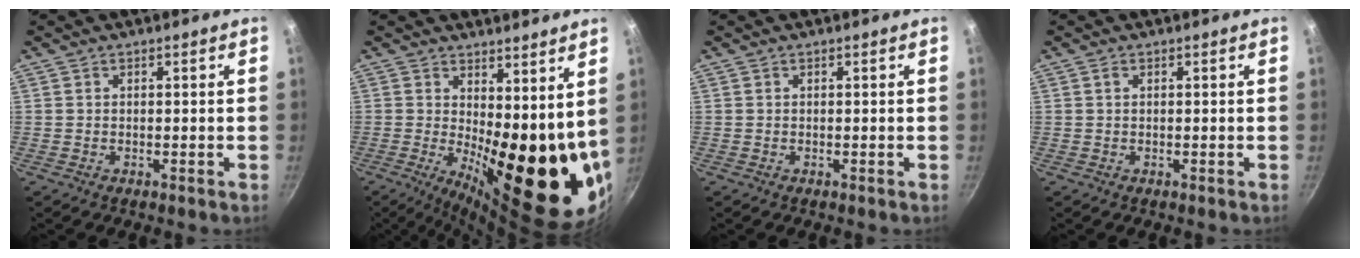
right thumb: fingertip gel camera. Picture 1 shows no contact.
{"total": 19.0, "force": [3.1, 7.5, 17.1], "torque": [-0.194, -0.051, 0.060]}
{"total": 0.0}
{"total": 0.6, "force": [0.2, 0.3, 0.4], "torque": [-0.009, 0.002, 0.003]}